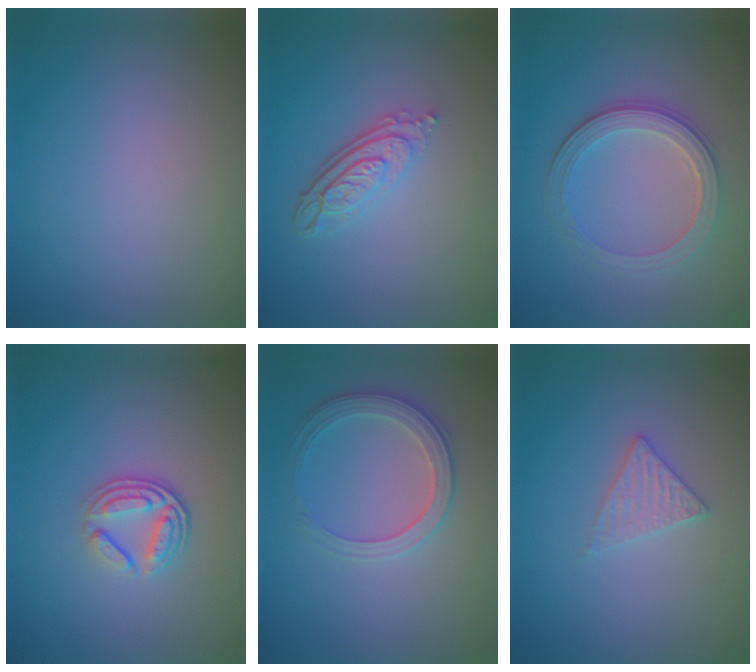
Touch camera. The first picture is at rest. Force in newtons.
{"total": 4.0, "press": 2.9, "slide": 2.7}
{"total": 3.9, "press": 3.3, "slide": 2.0}
{"total": 3.6, "press": 2.6, "slide": 2.6}
{"total": 3.0, "press": 2.9, "slide": 0.2}
{"total": 2.1, "press": 2.1, "slide": 0.3}